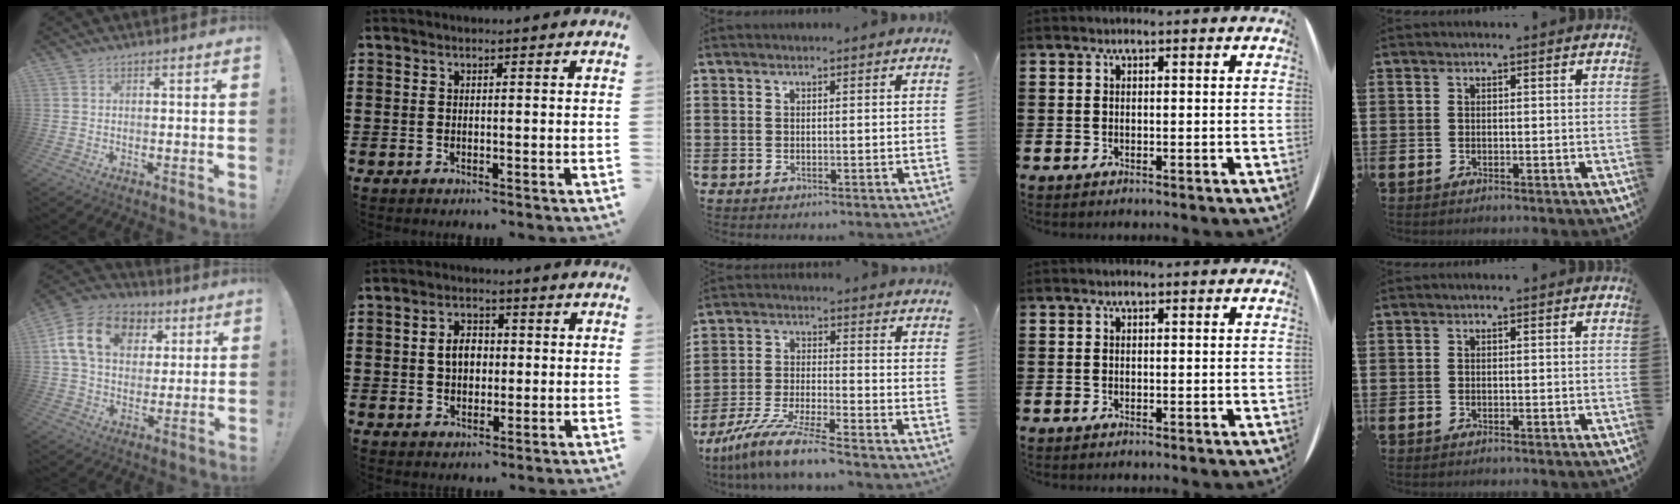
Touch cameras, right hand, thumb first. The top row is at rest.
{"thumb": {"total": 17.6, "force": [5.8, 12.9, 10.4], "torque": [-0.172, -0.004, 0.111]}, "index": {"total": 3.9, "force": [0.1, 2.8, 2.7], "torque": [-0.052, 0.009, -0.003]}, "middle": {"total": 8.7, "force": [-7.8, -0.3, 3.9], "torque": [-0.084, -0.006, -0.154]}}